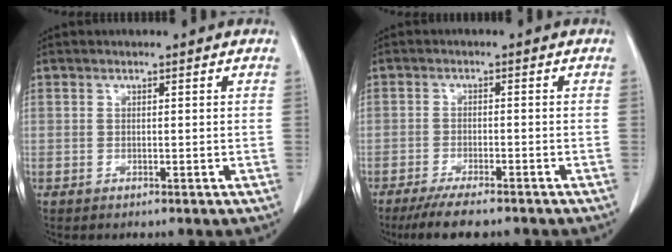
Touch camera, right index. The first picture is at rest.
{"total": 7.6, "force": [-6.3, 1.3, 4.1], "torque": [-0.063, -0.014, -0.098]}